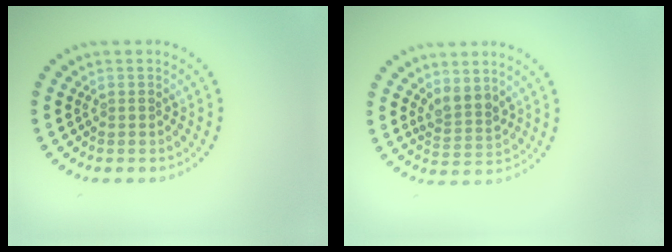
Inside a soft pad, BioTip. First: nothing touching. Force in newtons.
{"total": 2.2, "press": 1.8, "slide": 1.2}